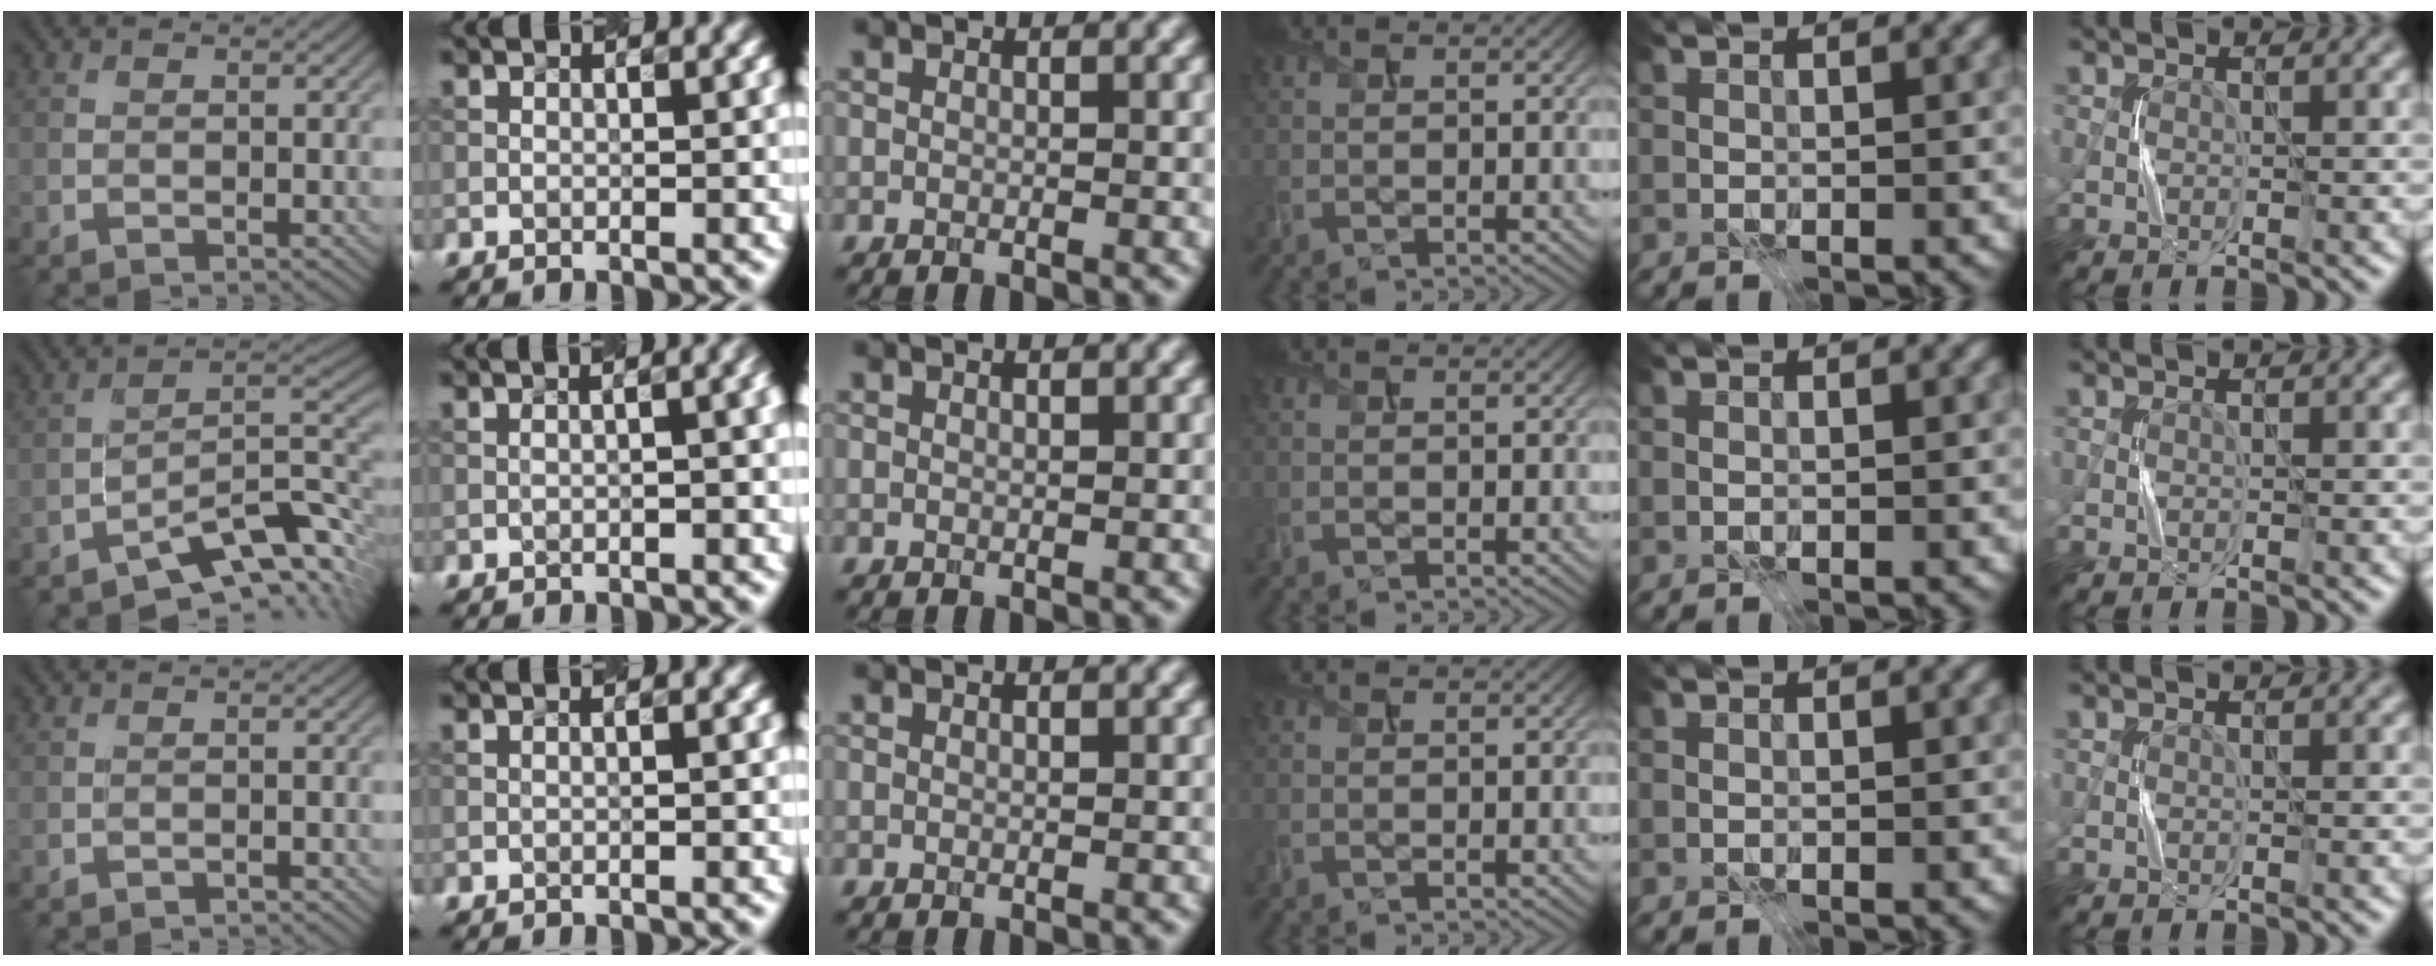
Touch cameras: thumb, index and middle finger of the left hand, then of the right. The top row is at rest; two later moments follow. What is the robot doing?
{"motion": "press", "object": "syringe"}